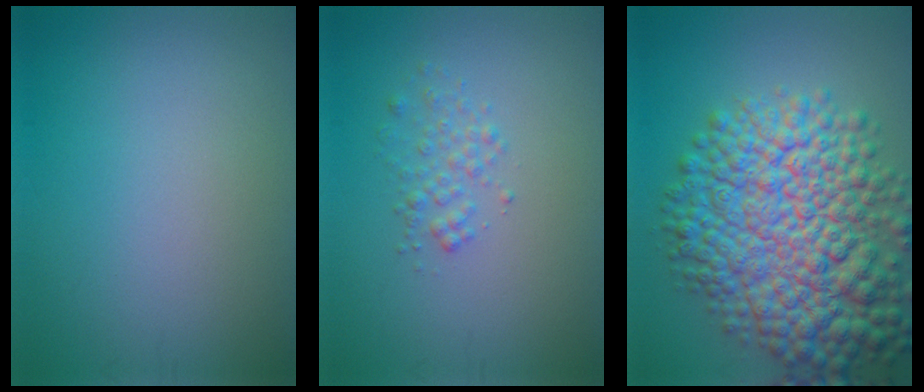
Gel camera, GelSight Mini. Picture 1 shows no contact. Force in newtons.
{"total": 1.6, "press": 1.6, "slide": 0.1}
{"total": 13.3, "press": 13.2, "slide": 0.4}